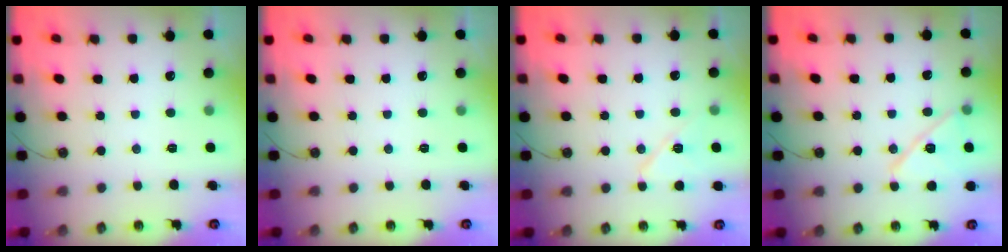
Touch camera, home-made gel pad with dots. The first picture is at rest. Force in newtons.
{"total": 0.0}
{"total": 8.6, "press": 8.6, "slide": 0.6}
{"total": 14.3, "press": 13.8, "slide": 3.8}